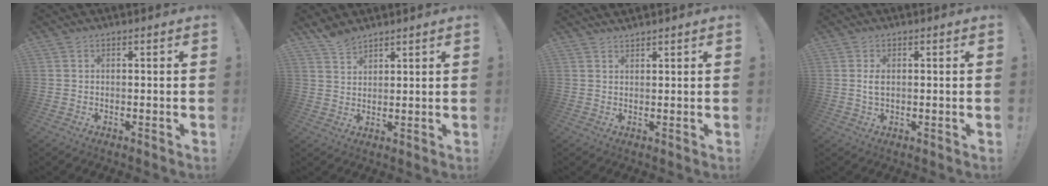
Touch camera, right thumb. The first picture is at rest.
{"total": 4.4, "force": [3.9, 1.6, 1.2], "torque": [-0.020, -0.024, 0.074]}
{"total": 1.4, "force": [1.4, 0.1, -0.1], "torque": [0.004, -0.006, 0.027]}
{"total": 2.3, "force": [0.2, 1.3, 1.9], "torque": [-0.029, 0.001, 0.000]}